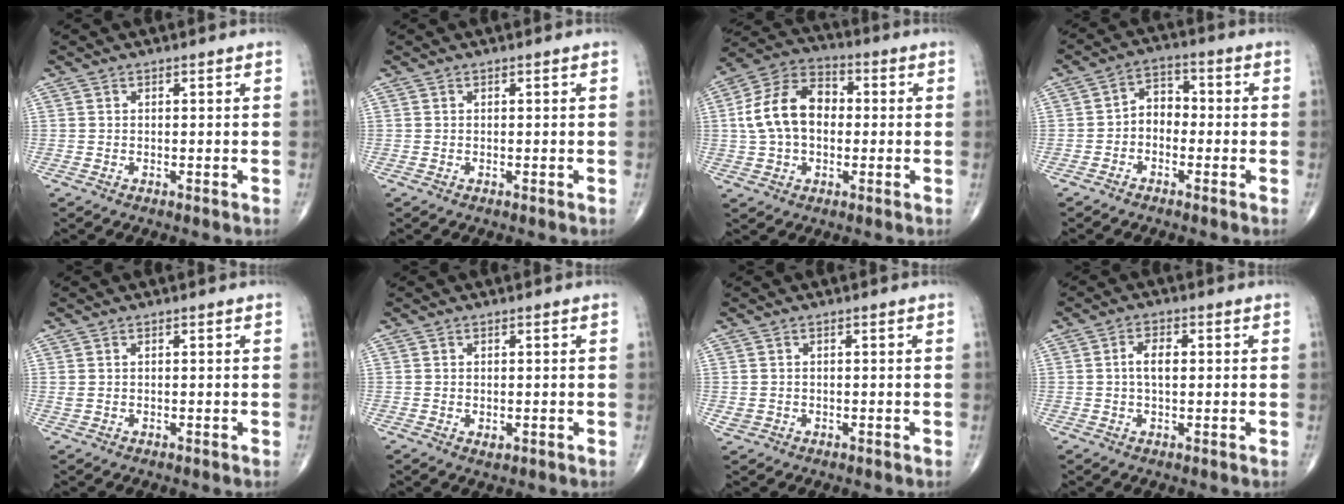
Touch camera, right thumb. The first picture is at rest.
{"total": 0.0}
{"total": 13.6, "force": [0.4, 9.3, 9.9], "torque": [-0.172, 0.033, -0.001]}
{"total": 5.0, "force": [-1.3, 3.7, 3.0], "torque": [-0.025, 0.027, -0.039]}
{"total": 0.9, "force": [0.3, 0.5, 0.7], "torque": [-0.021, 0.012, 0.014]}
{"total": 1.2, "force": [-0.2, 0.8, 0.8], "torque": [-0.009, -0.003, -0.001]}
{"total": 1.3, "force": [-0.2, 1.2, 0.5], "torque": [-0.007, 0.002, 0.001]}
{"total": 3.8, "force": [0.4, 2.0, 3.2], "torque": [-0.057, 0.005, 0.004]}